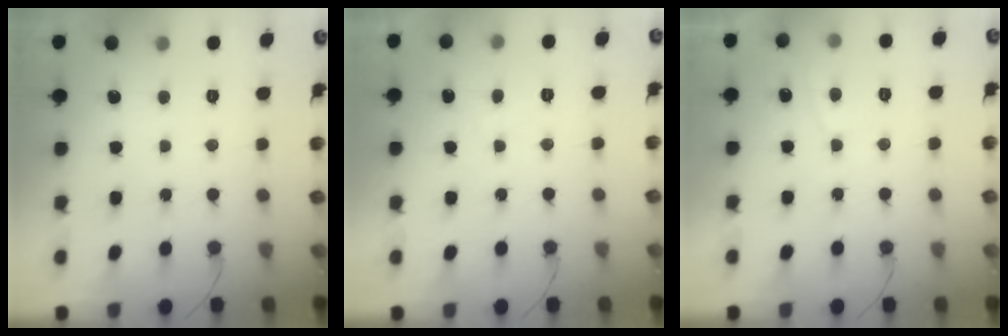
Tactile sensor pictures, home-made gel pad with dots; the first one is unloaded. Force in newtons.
{"total": 1.8, "press": 1.6, "slide": 0.6}
{"total": 2.0, "press": 1.9, "slide": 0.6}